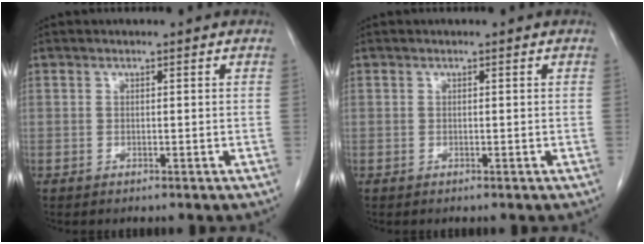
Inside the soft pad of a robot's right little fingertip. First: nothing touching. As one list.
[{"total": 0.0}]